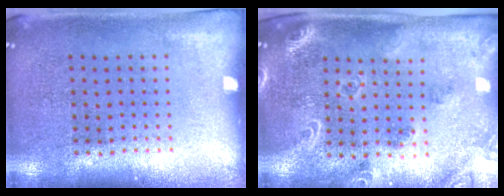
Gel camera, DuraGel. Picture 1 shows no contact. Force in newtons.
{"total": 1.8, "press": 1.8, "slide": 0.4}